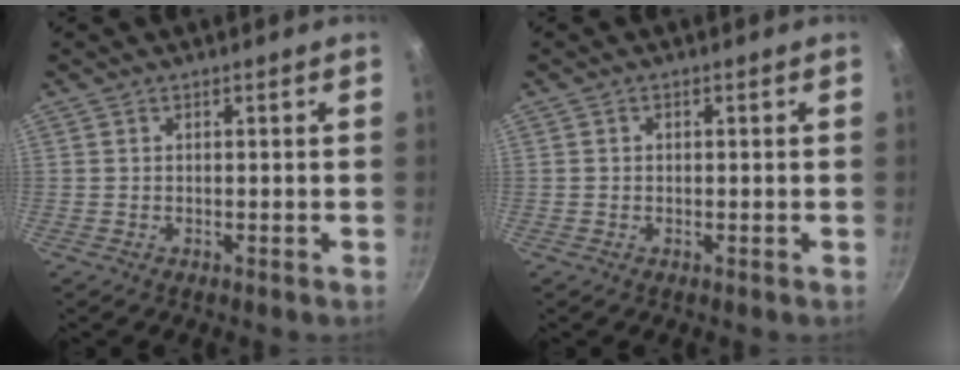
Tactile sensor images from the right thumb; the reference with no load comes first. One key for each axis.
{"total": 0.6, "fx": 0.0, "fy": 0.6, "fz": 0.3, "tx": -0.004, "ty": 0.004, "tz": 0.000}